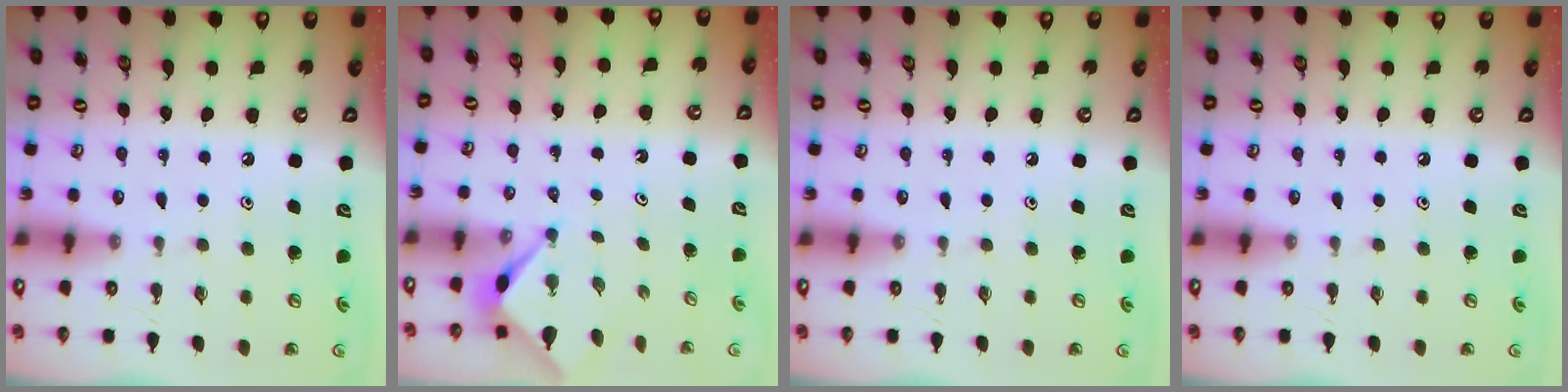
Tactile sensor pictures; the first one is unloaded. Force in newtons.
{"total": 3.1, "press": 3.1, "slide": 0.3}
{"total": 0.0}
{"total": 0.0}